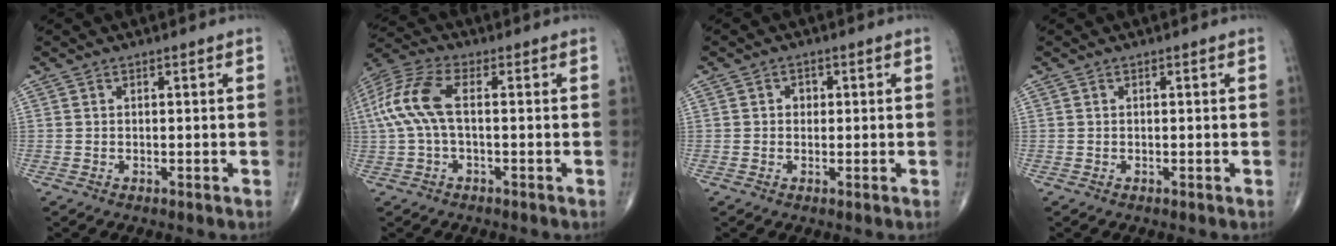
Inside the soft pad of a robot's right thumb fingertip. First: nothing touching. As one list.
[{"total": 10.4, "force": [0.4, 4.6, 9.4], "torque": [-0.230, 0.028, 0.004]}, {"total": 1.7, "force": [0.2, 1.5, 0.8], "torque": [-0.001, 0.003, -0.001]}, {"total": 0.0}]